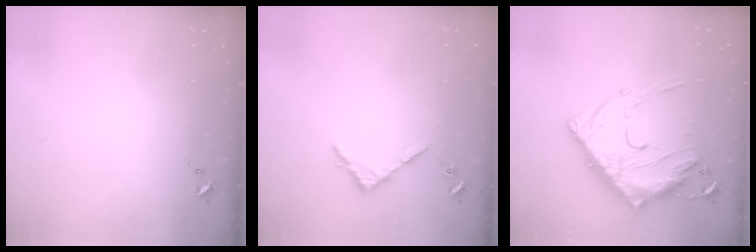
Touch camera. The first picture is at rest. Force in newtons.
{"total": 3.4, "press": 3.4, "slide": 0.4}
{"total": 21.5, "press": 21.4, "slide": 2.1}